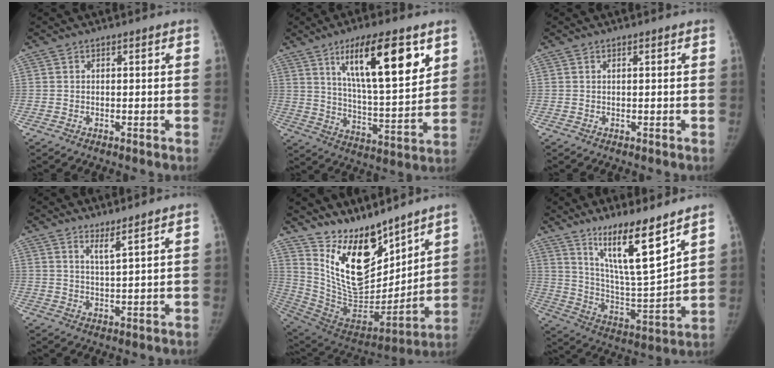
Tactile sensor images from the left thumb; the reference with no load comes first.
{"total": 18.7, "force": [8.9, 5.4, 15.5], "torque": [-0.218, -0.044, 0.151]}
{"total": 0.0}
{"total": 3.0, "force": [2.2, -0.3, 2.0], "torque": [-0.038, -0.027, 0.043]}
{"total": 20.3, "force": [14.3, 9.2, 11.1], "torque": [-0.141, -0.103, 0.271]}
{"total": 16.2, "force": [10.9, 2.5, 11.7], "torque": [-0.184, -0.083, 0.205]}